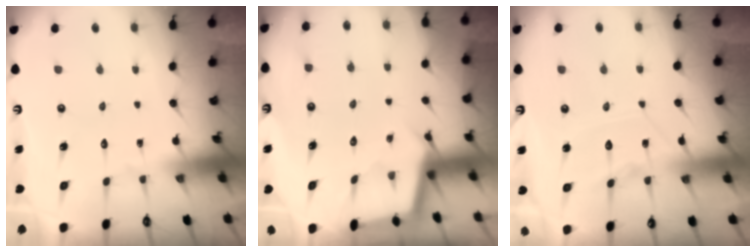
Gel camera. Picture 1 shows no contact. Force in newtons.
{"total": 2.7, "press": 2.7, "slide": 0.2}
{"total": 9.6, "press": 9.6, "slide": 0.7}